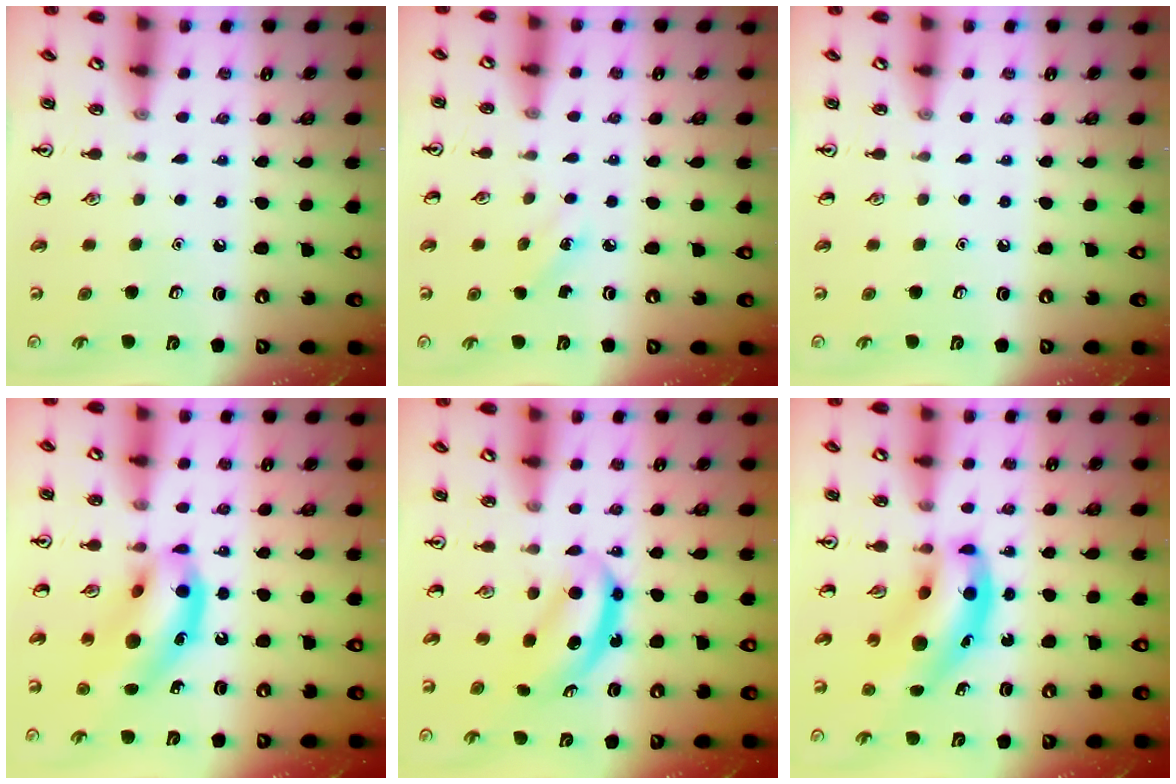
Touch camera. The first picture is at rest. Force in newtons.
{"total": 2.4, "press": 2.3, "slide": 0.9}
{"total": 0.0}
{"total": 14.7, "press": 14.1, "slide": 4.2}
{"total": 5.9, "press": 5.8, "slide": 0.8}
{"total": 12.1, "press": 11.6, "slide": 3.4}